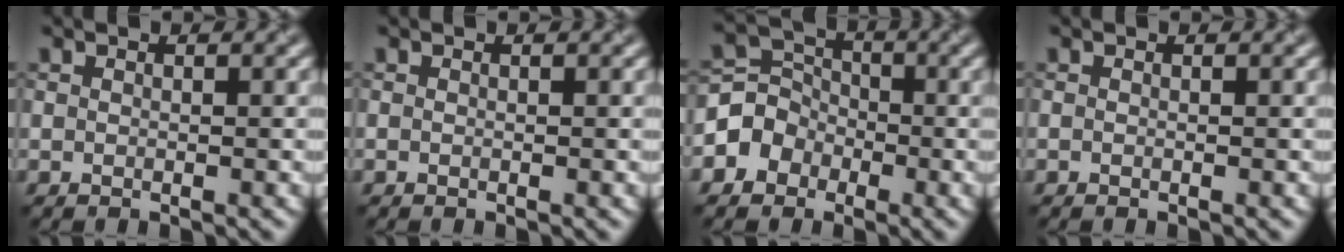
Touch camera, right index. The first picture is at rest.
{"total": 0.0}
{"total": 3.5, "force": [-1.5, 3.1, 0.8], "torque": [-0.006, 0.011, -0.039]}
{"total": 0.0}